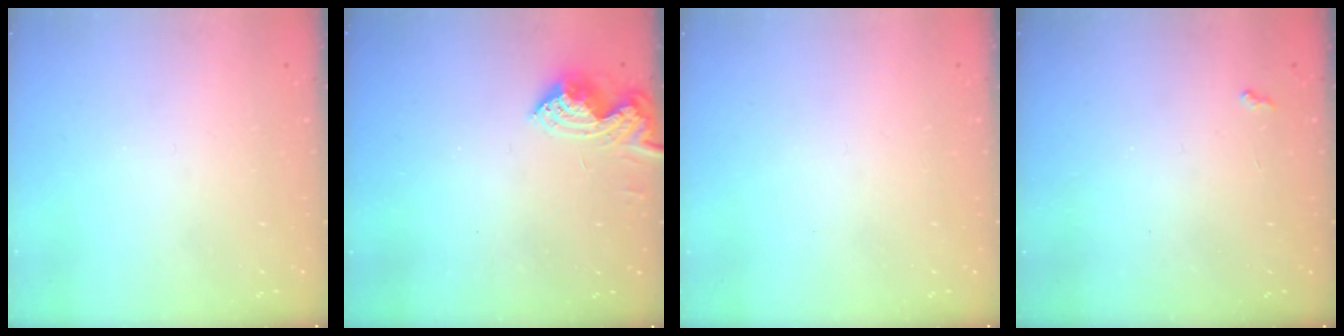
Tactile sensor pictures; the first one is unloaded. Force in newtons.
{"total": 8.6, "press": 8.6, "slide": 0.4}
{"total": 0.0}
{"total": 2.8, "press": 2.8, "slide": 0.4}